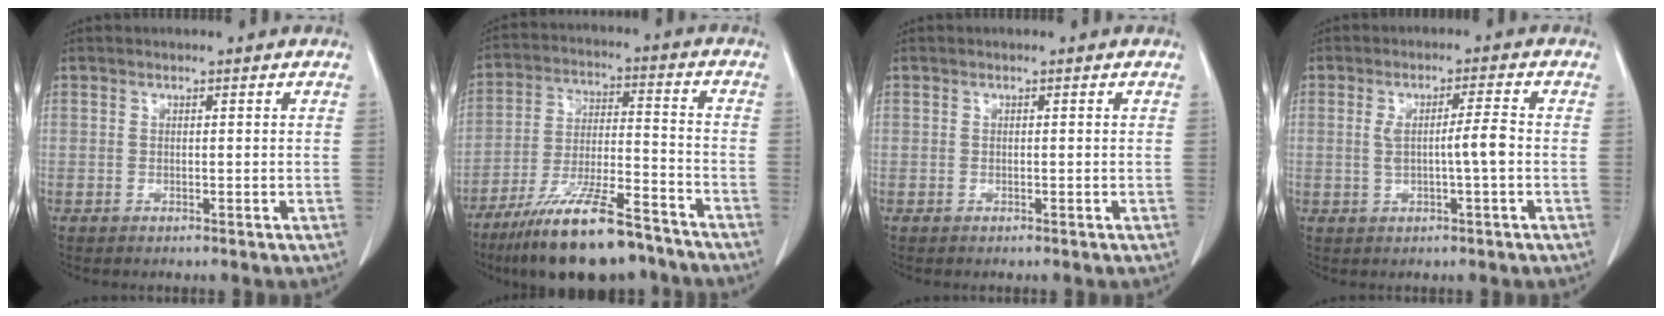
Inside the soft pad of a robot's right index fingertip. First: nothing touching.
{"total": 16.3, "force": [-12.6, 3.0, 9.9], "torque": [-0.180, -0.014, -0.218]}
{"total": 0.0}
{"total": 4.4, "force": [-0.2, -0.1, 4.4], "torque": [-0.077, 0.007, 0.003]}